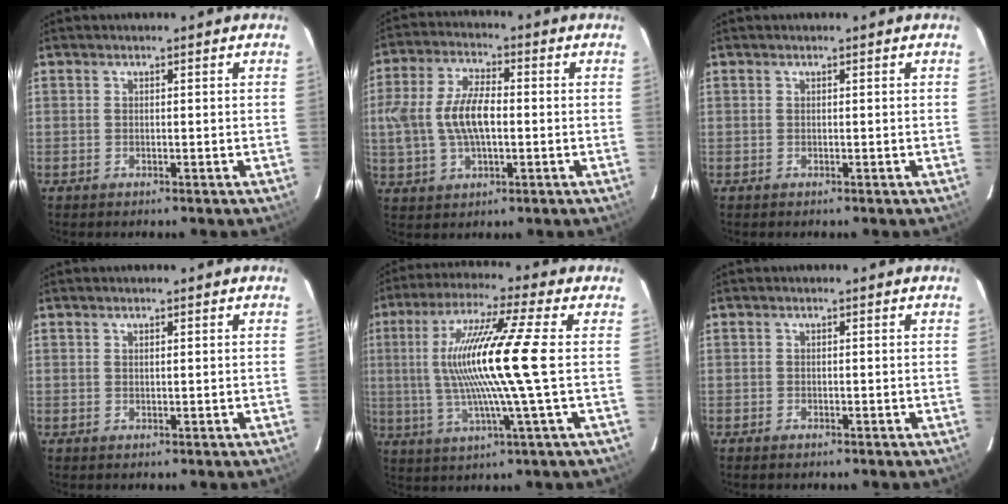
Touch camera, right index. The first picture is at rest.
{"total": 11.2, "force": [-0.6, 5.5, 9.7], "torque": [-0.200, 0.009, -0.008]}
{"total": 0.0}
{"total": 0.5, "force": [0.3, 0.1, 0.4], "torque": [-0.007, 0.002, 0.007]}
{"total": 15.8, "force": [0.6, -0.9, 15.7], "torque": [-0.295, 0.001, 0.013]}
{"total": 0.7, "force": [-0.6, 0.3, 0.3], "torque": [-0.008, -0.002, -0.012]}